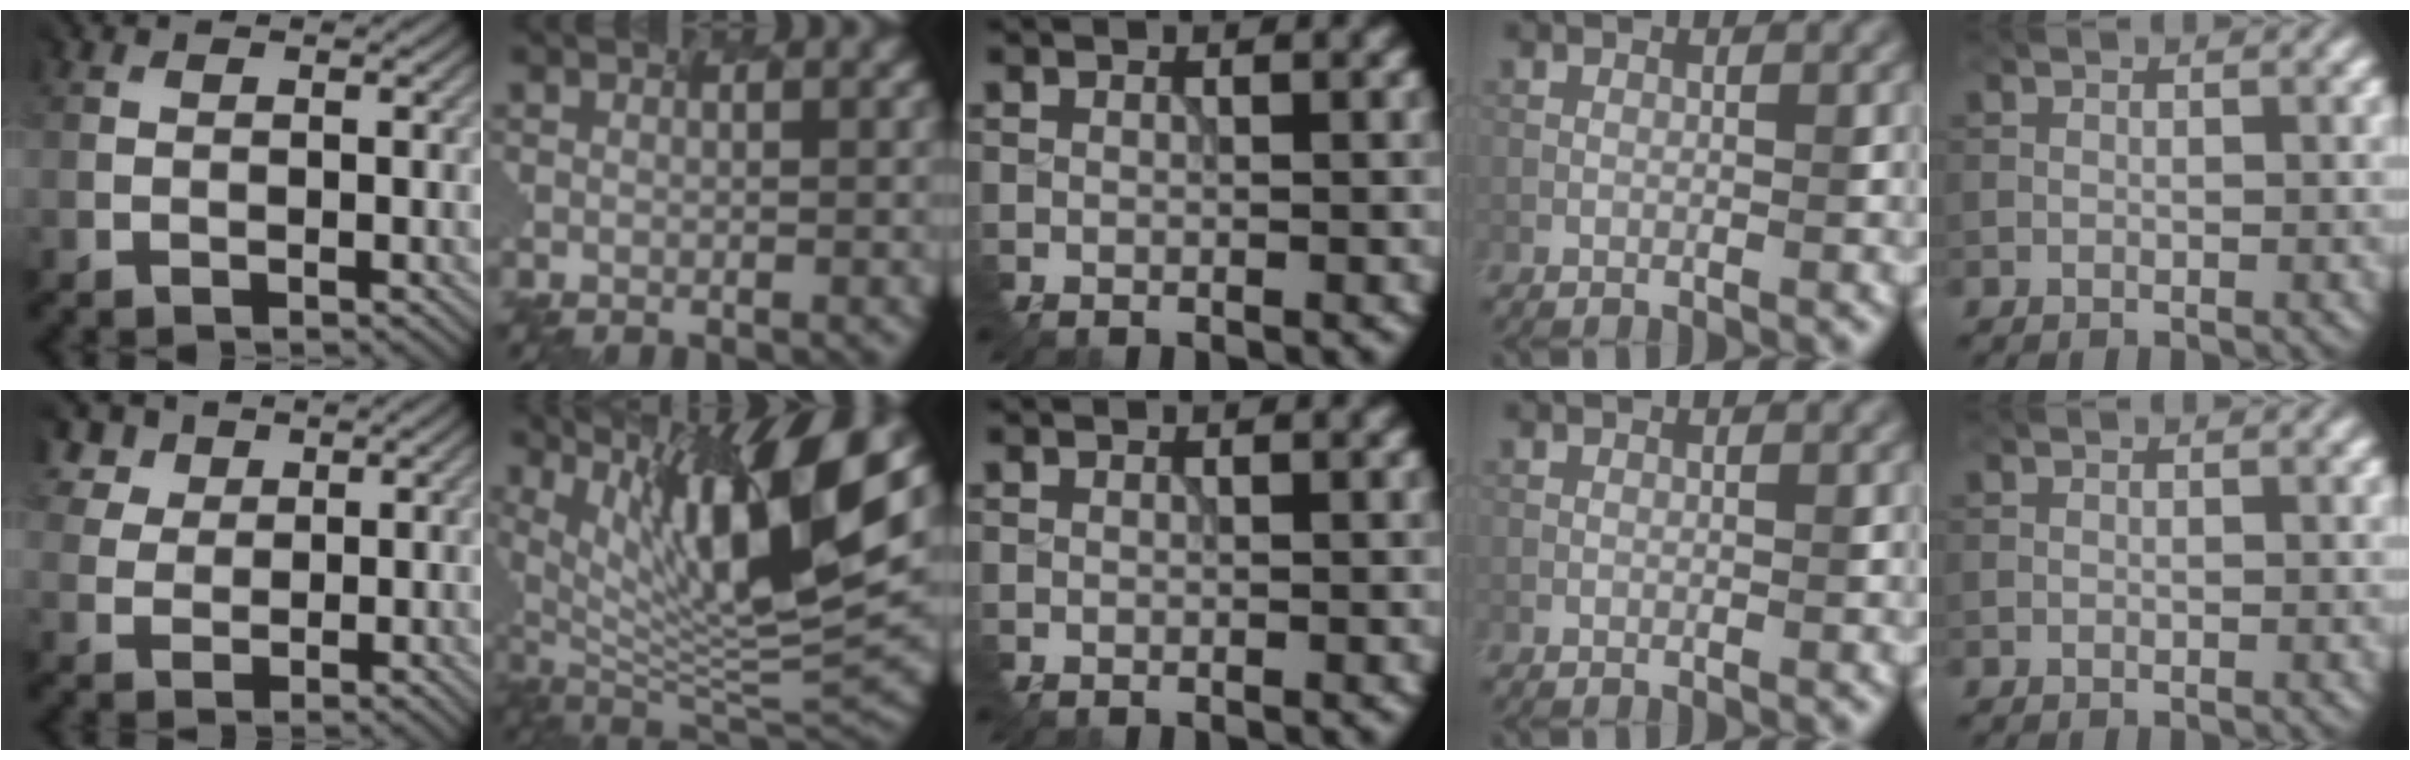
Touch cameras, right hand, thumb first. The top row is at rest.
{"thumb": {"total": 5.0, "force": [3.6, 3.4, 0.5], "torque": [-0.041, 0.002, 0.070]}, "index": {"total": 13.0, "force": [5.4, 3.7, 11.3], "torque": [-0.201, 0.000, 0.106]}}